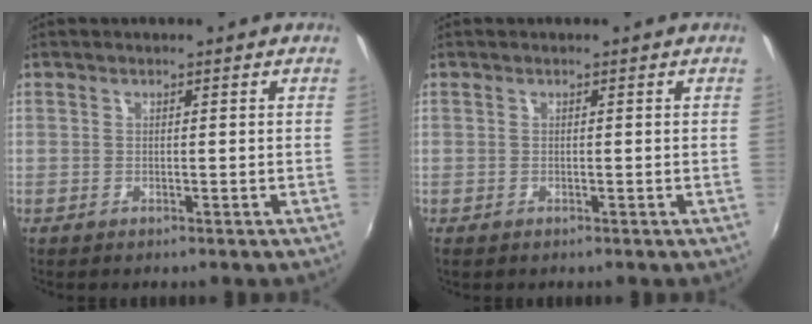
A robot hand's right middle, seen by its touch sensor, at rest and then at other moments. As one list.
[{"total": 0.0}]